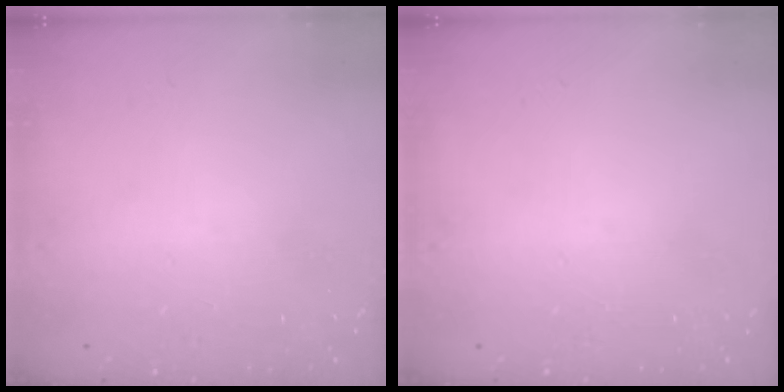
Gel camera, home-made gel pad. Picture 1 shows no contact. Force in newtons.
{"total": 0.0}